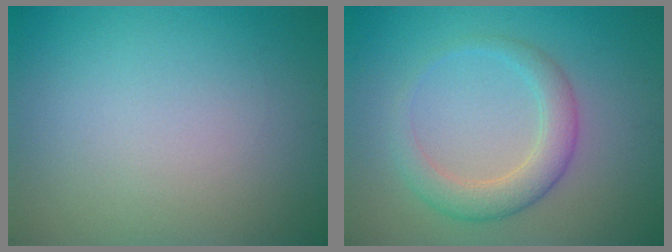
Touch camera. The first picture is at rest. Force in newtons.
{"total": 3.7, "press": 3.7, "slide": 0.3}